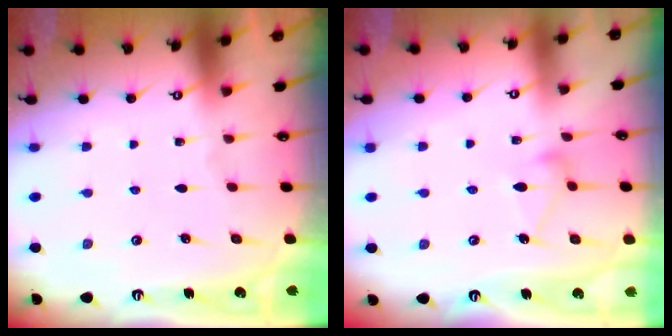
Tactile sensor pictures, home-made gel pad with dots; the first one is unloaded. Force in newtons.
{"total": 8.1, "press": 8.1, "slide": 0.4}